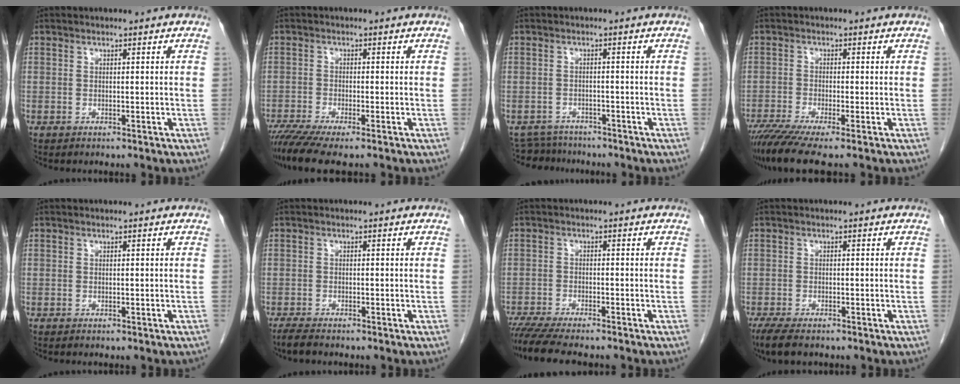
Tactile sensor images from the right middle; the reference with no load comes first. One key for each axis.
{"total": 6.4, "fx": -4.9, "fy": 0.3, "fz": 4.0, "tx": -0.071, "ty": -0.015, "tz": -0.087}
{"total": 4.8, "fx": -4.5, "fy": 1.5, "fz": -0.5, "tx": 0.007, "ty": -0.001, "tz": -0.073}
{"total": 7.3, "fx": -5.5, "fy": 0.0, "fz": 4.8, "tx": -0.084, "ty": -0.020, "tz": -0.097}
{"total": 1.3, "fx": -1.0, "fy": 0.4, "fz": 0.6, "tx": -0.012, "ty": -0.002, "tz": -0.009}
{"total": 2.5, "fx": -2.1, "fy": 0.4, "fz": 1.3, "tx": -0.031, "ty": -0.008, "tz": -0.036}
{"total": 9.8, "fx": -8.5, "fy": 1.2, "fz": 4.7, "tx": -0.071, "ty": -0.018, "tz": -0.133}
{"total": 5.1, "fx": -3.9, "fy": 1.4, "fz": 3.0, "tx": -0.057, "ty": -0.014, "tz": -0.060}